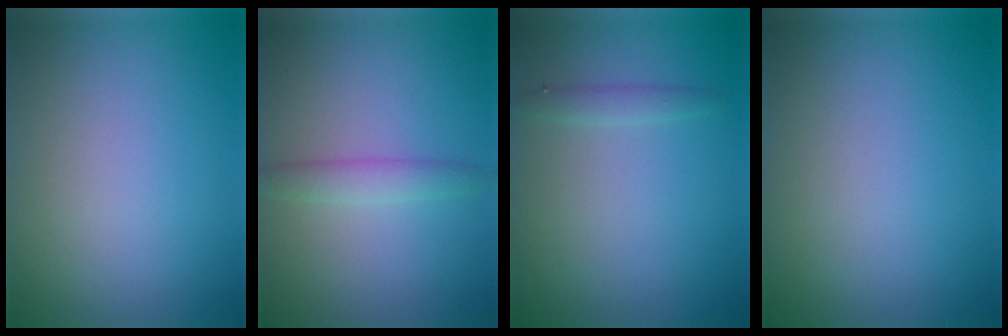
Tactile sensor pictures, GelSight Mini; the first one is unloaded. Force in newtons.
{"total": 1.8, "press": 1.8, "slide": 0.1}
{"total": 1.0, "press": 1.0, "slide": 0.1}
{"total": 0.0}